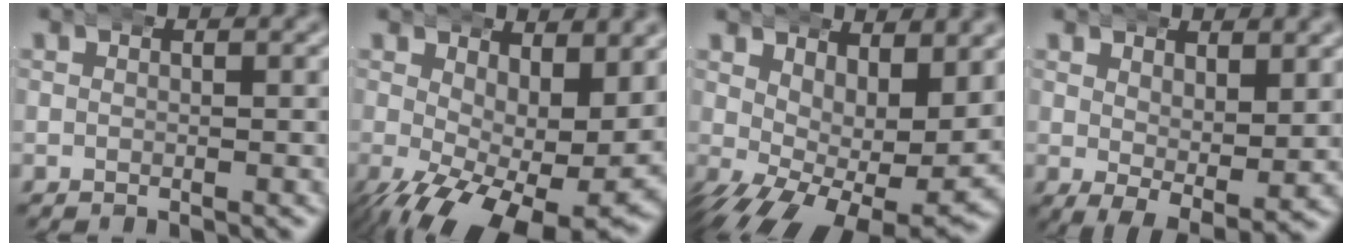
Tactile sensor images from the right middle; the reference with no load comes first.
{"total": 8.9, "force": [-2.9, 4.1, 7.4], "torque": [-0.117, -0.054, -0.021]}
{"total": 7.7, "force": [-0.9, 3.7, 6.6], "torque": [-0.109, -0.046, 0.006]}
{"total": 4.3, "force": [-0.8, 2.2, 3.5], "torque": [-0.061, -0.035, 0.006]}